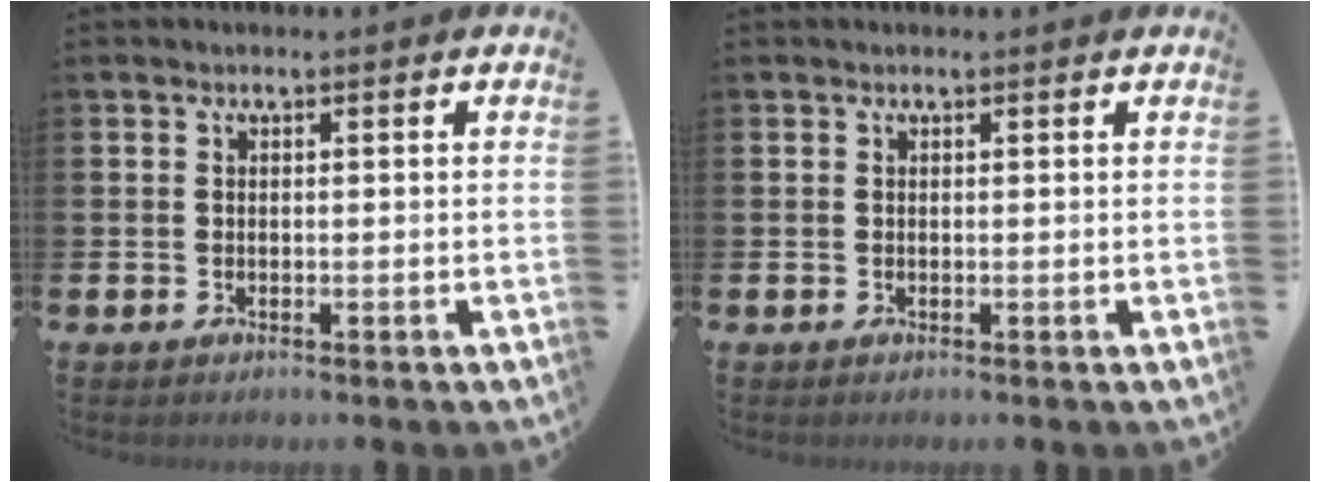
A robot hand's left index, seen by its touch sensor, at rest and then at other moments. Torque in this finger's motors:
{"motor_torque": [0.25, -0.28, -0.03, -0.01]}